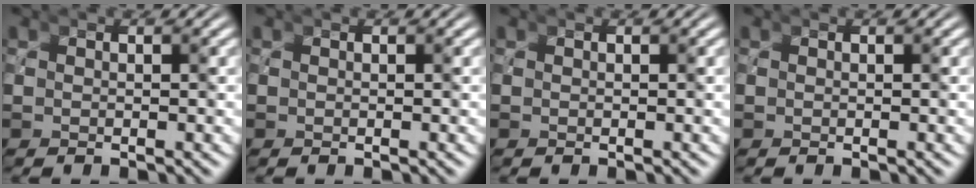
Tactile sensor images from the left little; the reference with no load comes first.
{"total": 0.0}
{"total": 0.0}
{"total": 0.0}